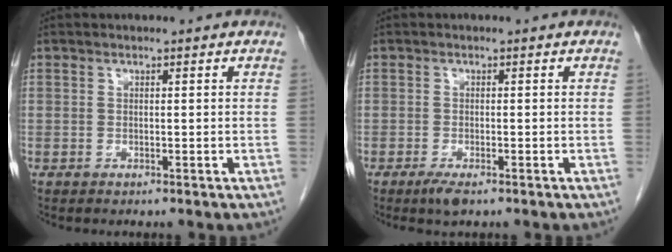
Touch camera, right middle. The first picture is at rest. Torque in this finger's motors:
{"motor_torque": [0.31, -0.30, 0.25, 0.05]}